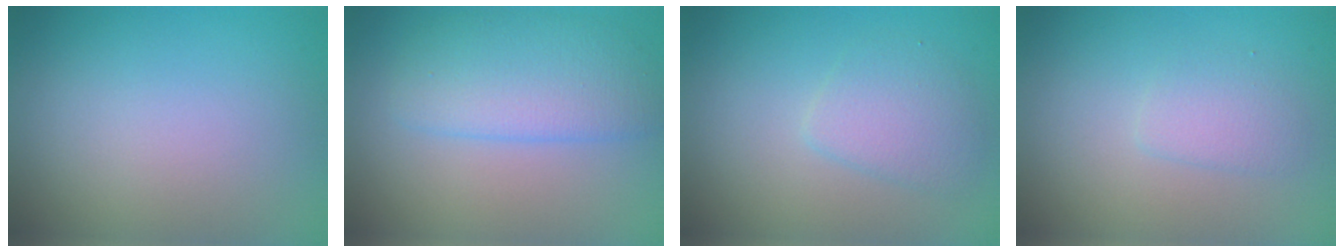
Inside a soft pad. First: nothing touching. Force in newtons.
{"total": 4.6, "press": 4.6, "slide": 0.1}
{"total": 2.7, "press": 2.7, "slide": 0.2}
{"total": 1.7, "press": 1.7, "slide": 0.1}